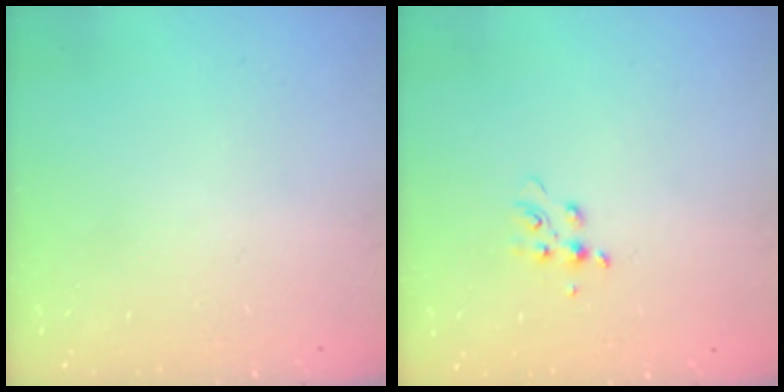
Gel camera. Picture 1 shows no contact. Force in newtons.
{"total": 6.3, "press": 6.3, "slide": 0.7}